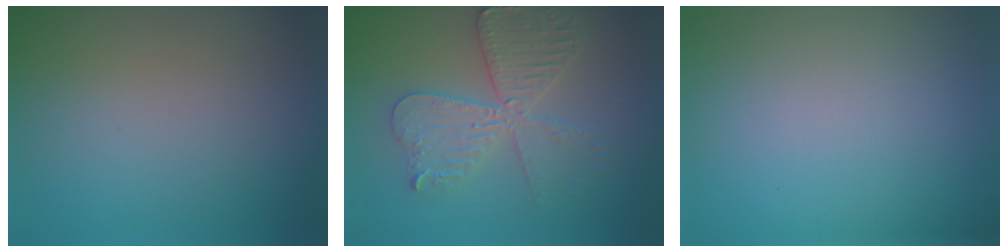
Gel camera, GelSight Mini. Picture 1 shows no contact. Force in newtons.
{"total": 4.8, "press": 4.7, "slide": 0.7}
{"total": 0.0}